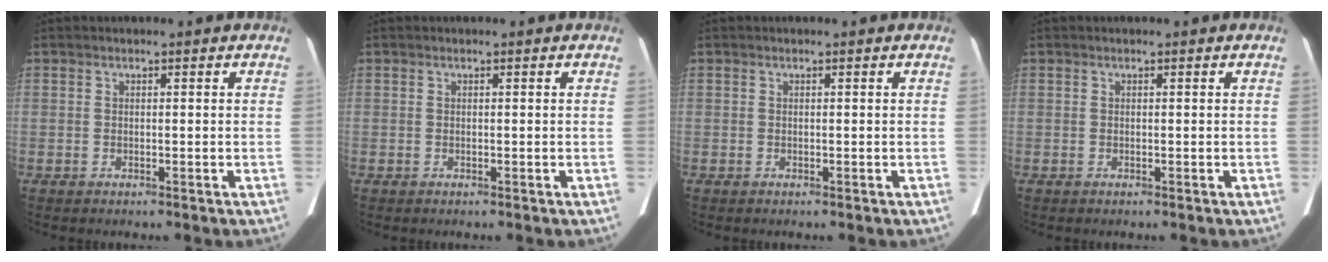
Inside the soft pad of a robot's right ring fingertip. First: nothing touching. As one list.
[{"total": 0.0}, {"total": 0.0}, {"total": 0.0}]